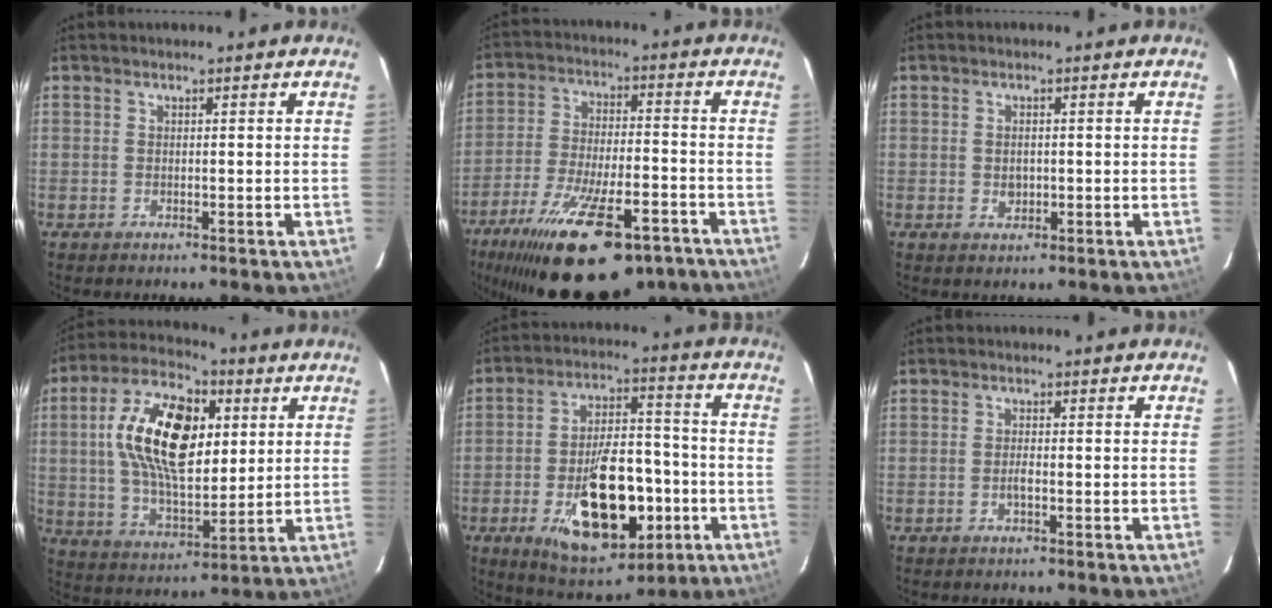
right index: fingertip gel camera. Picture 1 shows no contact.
{"total": 24.5, "force": [-16.8, 8.9, 15.4], "torque": [-0.288, -0.036, -0.254]}
{"total": 2.3, "force": [-0.2, 1.8, 1.4], "torque": [-0.021, 0.001, -0.002]}
{"total": 19.7, "force": [4.7, 10.4, 16.1], "torque": [-0.296, 0.028, 0.087]}
{"total": 19.8, "force": [-6.6, 9.9, 15.9], "torque": [-0.280, 0.007, -0.082]}
{"total": 1.6, "force": [-0.6, 0.4, 1.4], "torque": [-0.027, 0.000, -0.011]}